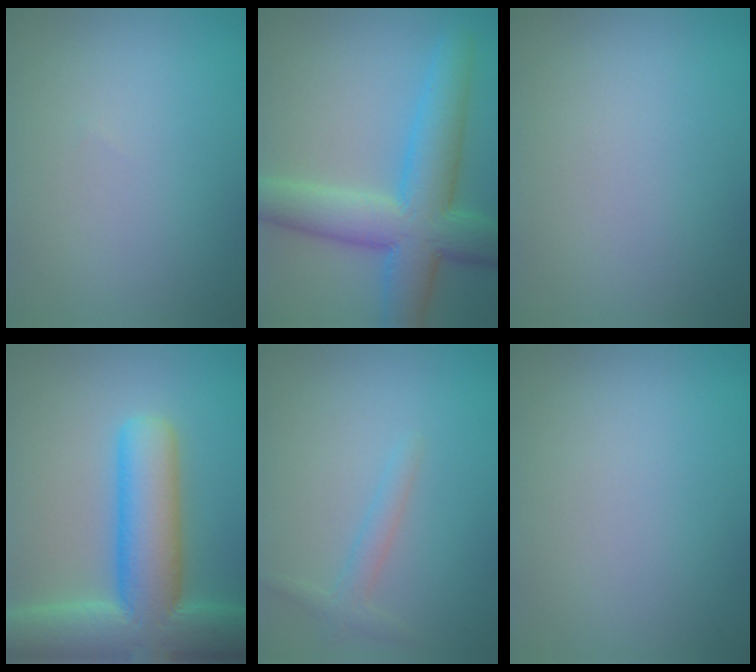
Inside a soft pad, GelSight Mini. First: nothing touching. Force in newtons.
{"total": 9.0, "press": 9.0, "slide": 0.2}
{"total": 0.0}
{"total": 11.5, "press": 11.4, "slide": 0.7}
{"total": 1.5, "press": 1.5, "slide": 0.1}
{"total": 0.0}